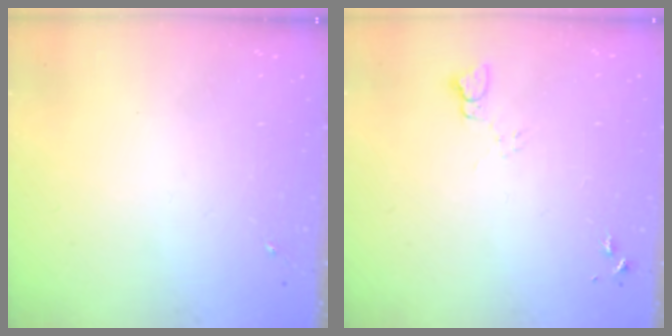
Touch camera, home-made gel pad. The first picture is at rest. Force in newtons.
{"total": 3.7, "press": 3.7, "slide": 0.4}